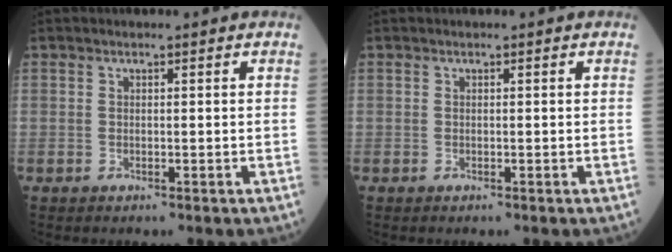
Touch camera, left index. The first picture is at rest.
{"total": 0.0}